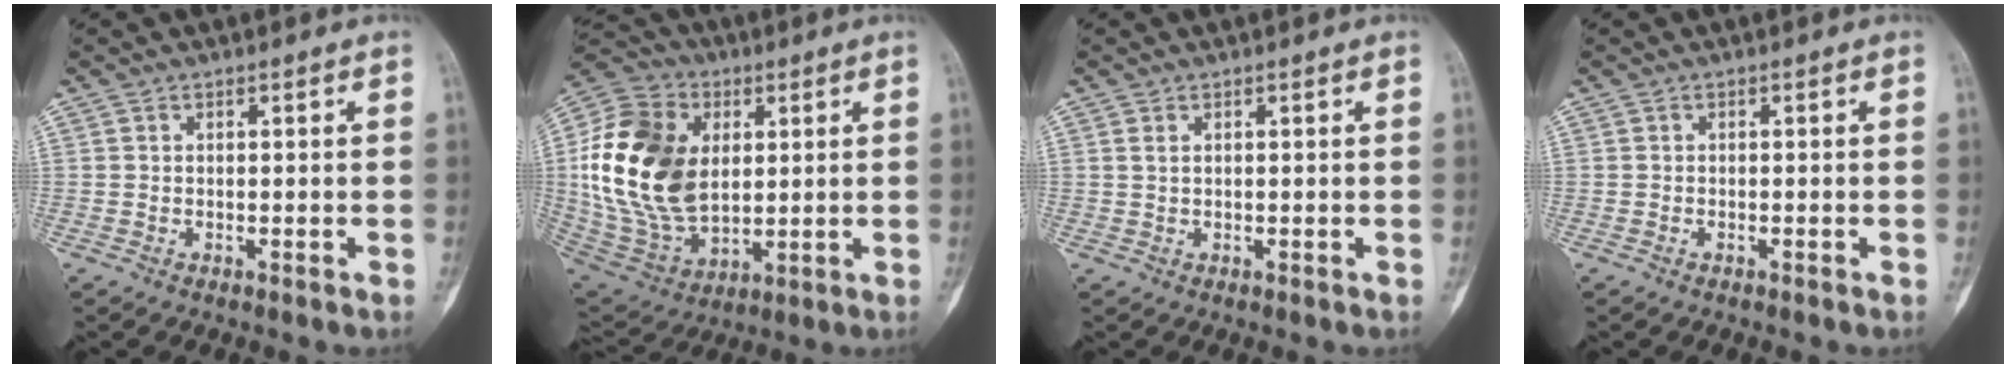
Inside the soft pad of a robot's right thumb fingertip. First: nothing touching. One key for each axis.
{"total": 23.4, "fx": 3.2, "fy": 15.8, "fz": 17.0, "tx": -0.330, "ty": -0.009, "tz": 0.067}
{"total": 0.9, "fx": 0.4, "fy": 0.5, "fz": 0.6, "tx": -0.016, "ty": 0.005, "tz": 0.011}
{"total": 0.0}